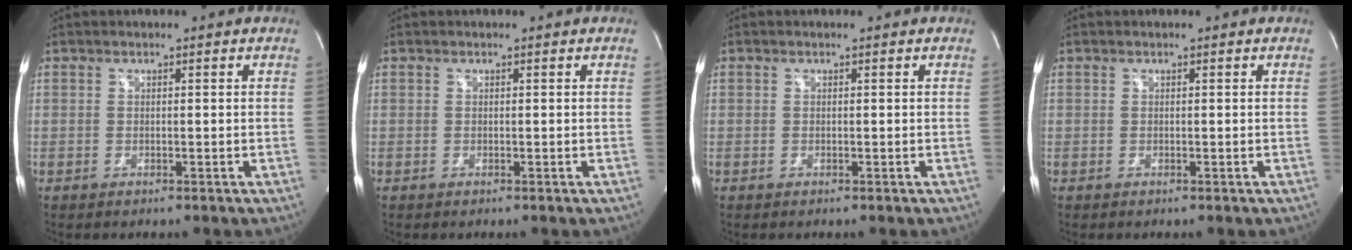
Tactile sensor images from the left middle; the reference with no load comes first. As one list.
[{"total": 0.0}, {"total": 0.0}, {"total": 0.0}]